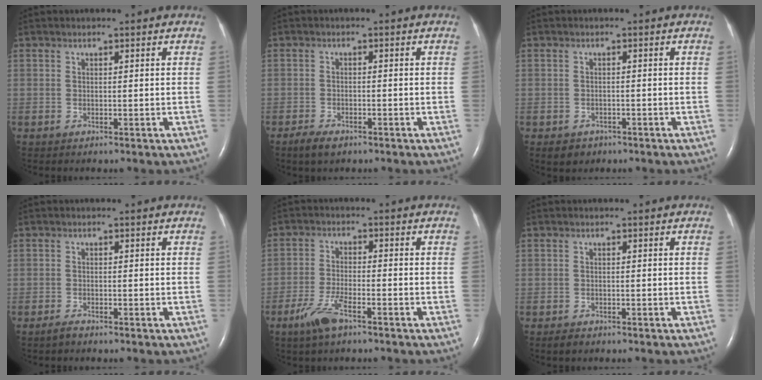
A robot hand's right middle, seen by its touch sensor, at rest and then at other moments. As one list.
[{"total": 2.8, "force": [-2.0, 1.2, 1.6], "torque": [-0.040, -0.004, -0.033]}, {"total": 2.6, "force": [-1.6, 1.9, 0.6], "torque": [-0.010, 0.003, -0.018]}, {"total": 1.1, "force": [-1.0, 0.2, 0.5], "torque": [-0.018, -0.003, -0.019]}, {"total": 5.4, "force": [-3.6, 1.1, 3.8], "torque": [-0.091, -0.007, -0.068]}, {"total": 1.2, "force": [-1.0, 0.6, 0.5], "torque": [-0.014, -0.001, -0.014]}]